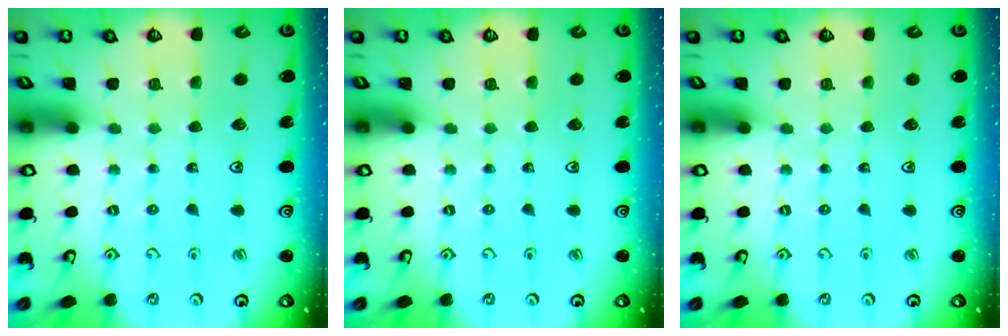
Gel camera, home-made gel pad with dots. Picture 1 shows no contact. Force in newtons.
{"total": 0.0}
{"total": 0.0}